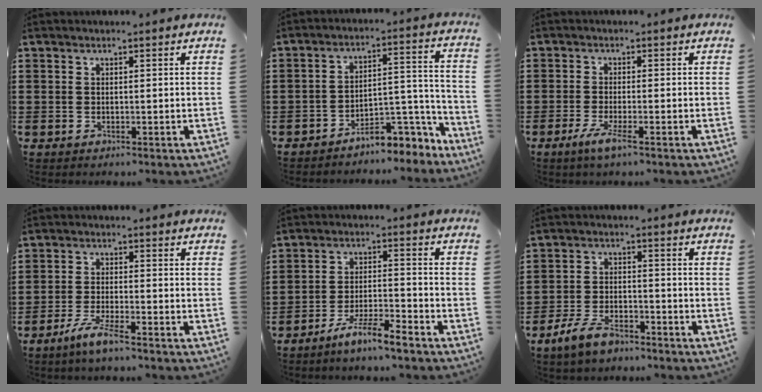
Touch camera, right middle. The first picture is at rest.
{"total": 6.3, "force": [-5.6, 1.8, 2.4], "torque": [-0.029, 0.004, -0.106]}
{"total": 3.4, "force": [-1.9, 0.2, 2.8], "torque": [-0.061, -0.012, -0.035]}
{"total": 4.7, "force": [-3.6, 0.2, 3.0], "torque": [-0.072, -0.011, -0.067]}
{"total": 6.1, "force": [-5.3, 0.0, 3.0], "torque": [-0.072, -0.011, -0.103]}
{"total": 6.0, "force": [-4.8, 2.0, 2.9], "torque": [-0.075, 0.002, -0.096]}